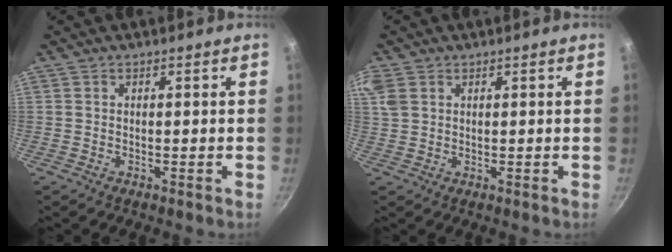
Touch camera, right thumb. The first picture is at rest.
{"total": 5.4, "force": [2.4, 3.8, 3.0], "torque": [-0.064, 0.011, 0.051]}